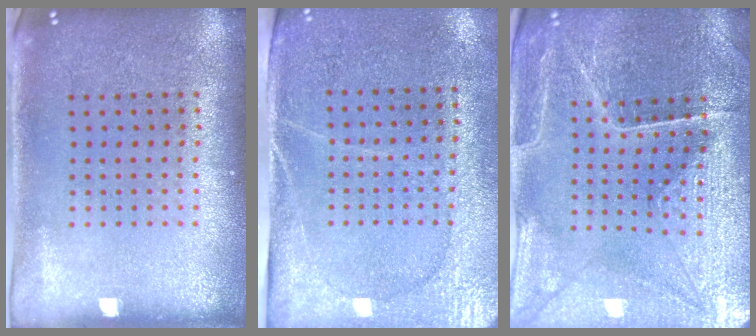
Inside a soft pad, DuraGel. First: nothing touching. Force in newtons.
{"total": 2.9, "press": 2.5, "slide": 1.4}
{"total": 3.4, "press": 3.4, "slide": 0.3}